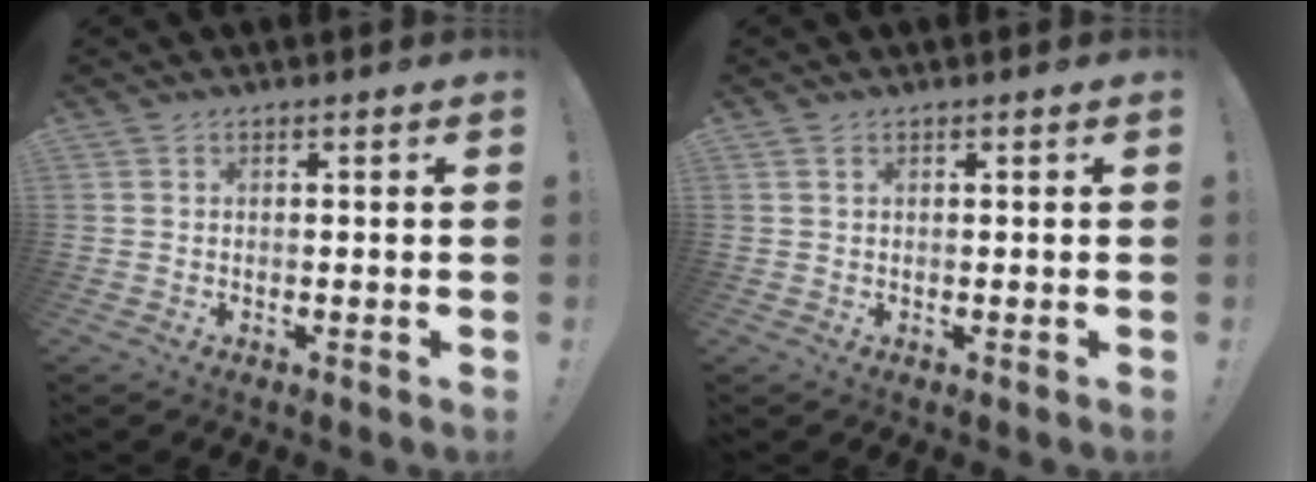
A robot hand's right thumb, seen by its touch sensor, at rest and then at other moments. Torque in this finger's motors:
{"motor_torque": [-0.20, 0.01, -0.22, 0.05, 0.02]}